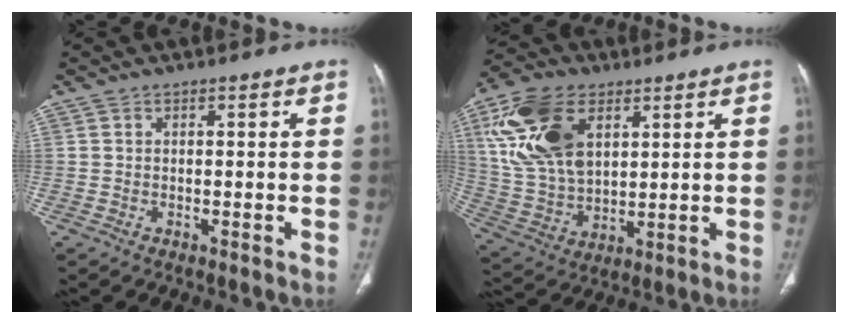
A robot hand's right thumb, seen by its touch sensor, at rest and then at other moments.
{"total": 18.4, "force": [6.8, 11.1, 12.9], "torque": [-0.244, -0.015, 0.137]}